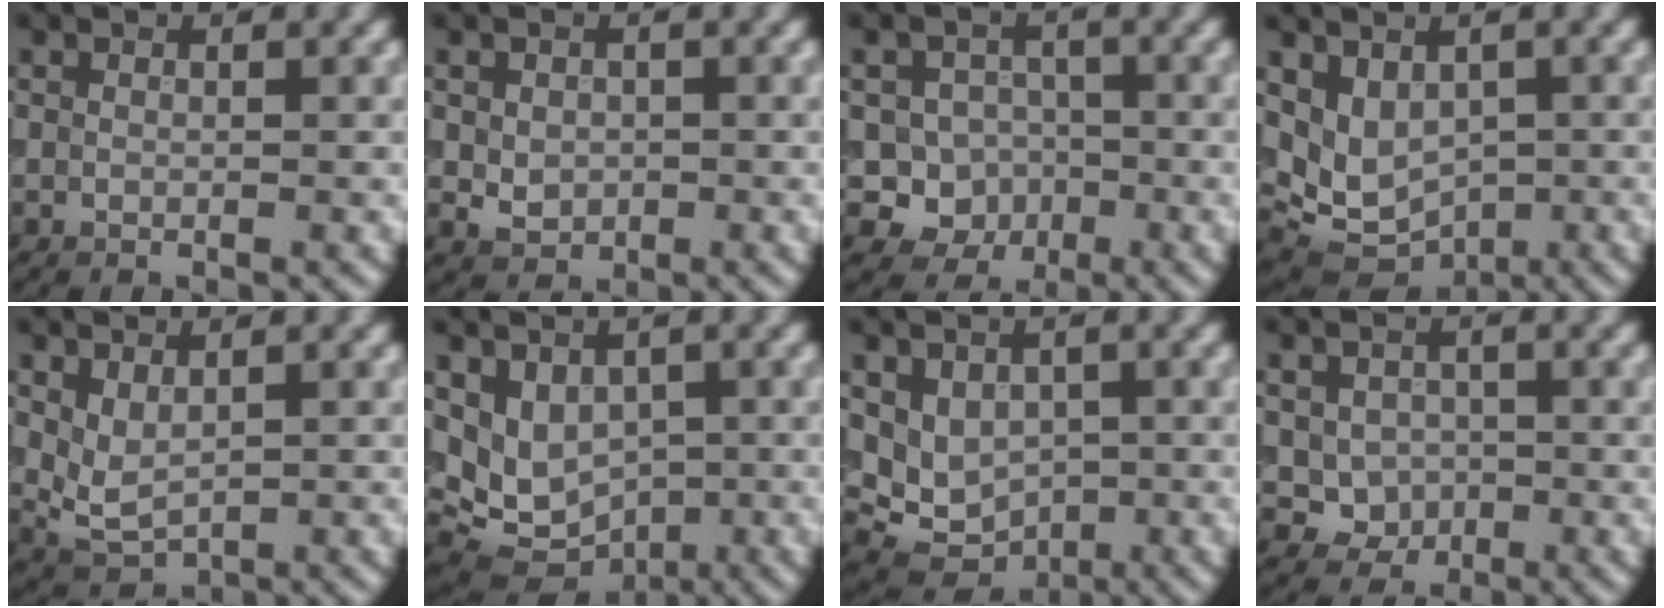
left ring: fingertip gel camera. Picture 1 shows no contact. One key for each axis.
{"total": 2.2, "fx": -0.1, "fy": 1.9, "fz": 1.2, "tx": -0.020, "ty": -0.003, "tz": -0.002}
{"total": 5.7, "fx": -1.7, "fy": 5.2, "fz": 1.5, "tx": 0.008, "ty": 0.002, "tz": -0.052}
{"total": 5.4, "fx": 0.8, "fy": 4.1, "fz": 3.5, "tx": -0.058, "ty": -0.014, "tz": 0.024}
{"total": 2.5, "fx": 0.8, "fy": 1.4, "fz": 1.8, "tx": -0.039, "ty": -0.006, "tz": 0.024}
{"total": 6.1, "fx": 0.9, "fy": 4.9, "fz": 3.5, "tx": -0.055, "ty": -0.014, "tz": 0.036}
{"total": 4.9, "fx": 0.9, "fy": 4.1, "fz": 2.6, "tx": -0.043, "ty": -0.008, "tz": 0.029}
{"total": 3.1, "fx": -0.3, "fy": 2.8, "fz": 1.4, "tx": -0.020, "ty": -0.006, "tz": -0.005}